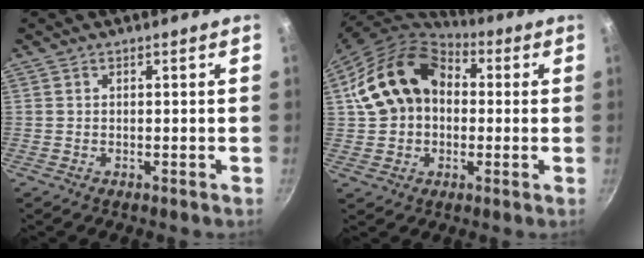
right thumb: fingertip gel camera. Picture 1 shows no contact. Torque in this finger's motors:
{"motor_torque": [-0.08, 1.55, 0.44, -0.35, 0.20]}